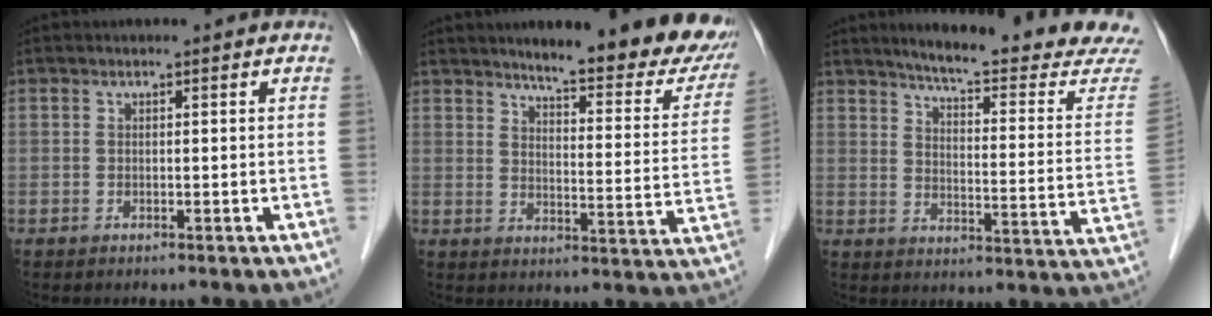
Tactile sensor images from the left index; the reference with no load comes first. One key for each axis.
{"total": 19.4, "fx": 16.5, "fy": 3.0, "fz": 9.6, "tx": -0.111, "ty": -0.050, "tz": 0.193}
{"total": 19.7, "fx": 18.3, "fy": -0.3, "fz": 7.3, "tx": -0.104, "ty": -0.098, "tz": 0.218}